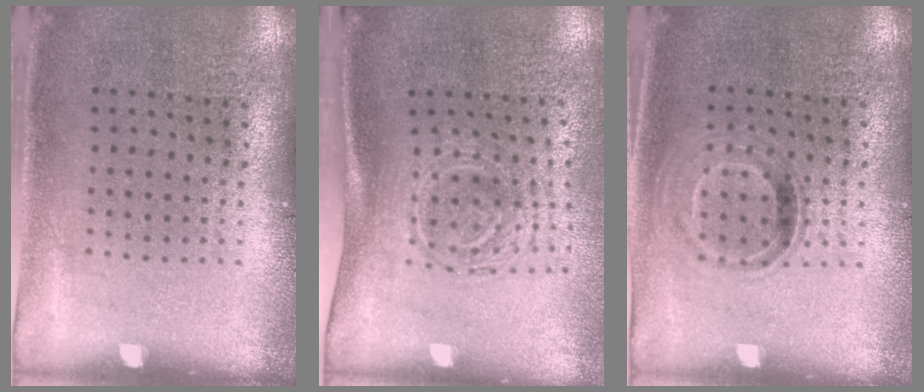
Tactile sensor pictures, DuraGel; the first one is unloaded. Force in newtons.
{"total": 1.7, "press": 1.2, "slide": 1.2}
{"total": 1.0, "press": 0.8, "slide": 0.6}